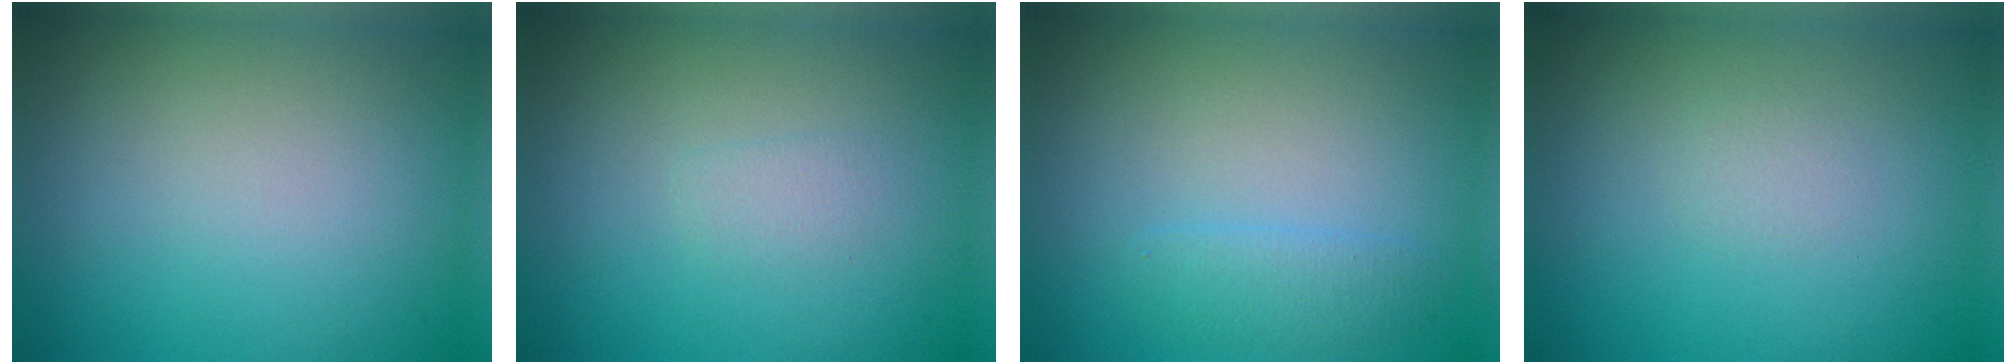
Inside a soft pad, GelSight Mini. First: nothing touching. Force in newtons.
{"total": 0.9, "press": 0.9, "slide": 0.0}
{"total": 1.6, "press": 1.6, "slide": 0.2}
{"total": 0.6, "press": 0.6, "slide": 0.0}